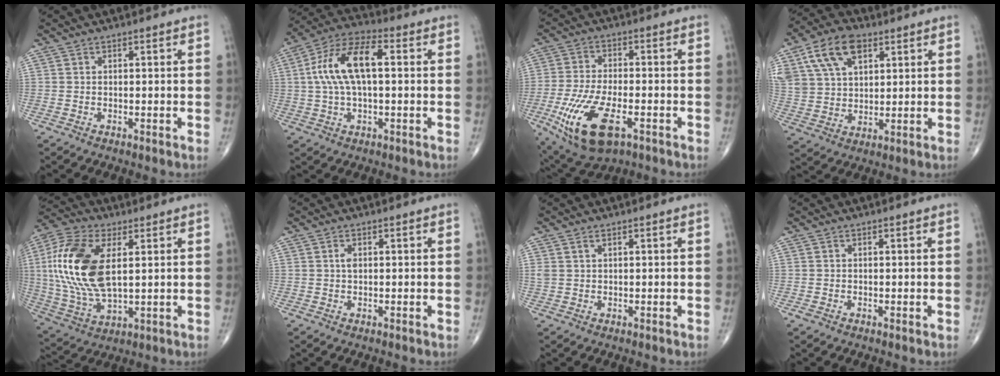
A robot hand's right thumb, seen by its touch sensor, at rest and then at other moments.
{"total": 13.4, "force": [1.7, 6.1, 11.8], "torque": [-0.235, 0.035, 0.027]}
{"total": 15.2, "force": [-6.1, 6.6, 12.3], "torque": [-0.249, 0.003, -0.099]}
{"total": 13.8, "force": [6.6, 8.3, 8.9], "torque": [-0.155, -0.006, 0.125]}
{"total": 19.8, "force": [3.6, 10.0, 16.7], "torque": [-0.359, -0.008, 0.067]}
{"total": 1.4, "force": [0.3, 0.8, 1.1], "torque": [-0.019, 0.001, 0.005]}
{"total": 1.6, "force": [0.9, 0.8, 1.0], "torque": [-0.025, 0.007, 0.024]}
{"total": 0.8, "force": [-0.3, 0.5, 0.6], "torque": [-0.014, 0.000, -0.005]}